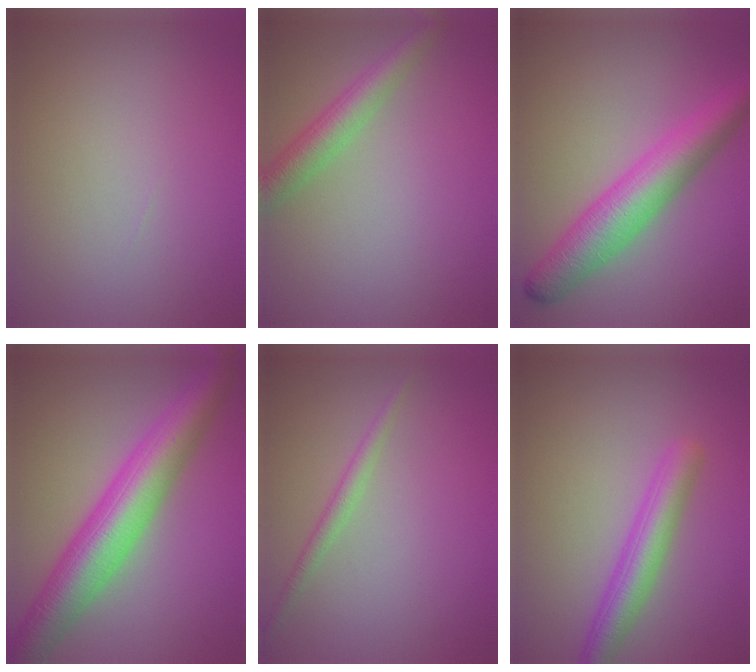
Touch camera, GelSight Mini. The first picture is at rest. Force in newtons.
{"total": 3.7, "press": 3.7, "slide": 0.1}
{"total": 6.6, "press": 6.6, "slide": 0.1}
{"total": 8.5, "press": 8.5, "slide": 0.2}
{"total": 1.6, "press": 1.6, "slide": 0.1}
{"total": 3.8, "press": 3.8, "slide": 0.2}